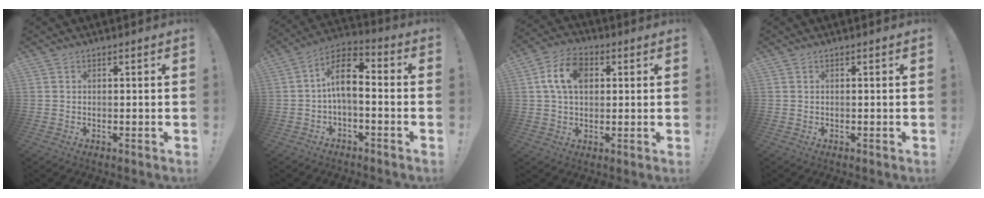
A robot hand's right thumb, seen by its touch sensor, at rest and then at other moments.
{"total": 10.1, "force": [-0.1, 5.1, 8.7], "torque": [-0.151, 0.006, -0.002]}
{"total": 11.0, "force": [2.9, 7.4, 7.5], "torque": [-0.134, 0.015, 0.055]}
{"total": 0.0}